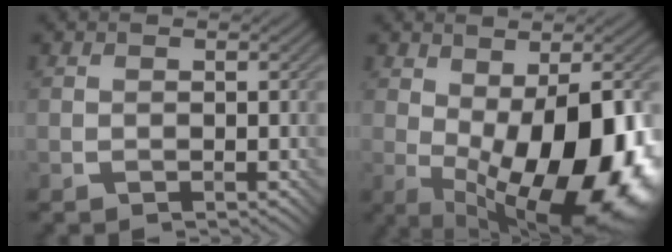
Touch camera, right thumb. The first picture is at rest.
{"total": 17.1, "force": [-2.7, 8.1, 14.8], "torque": [-0.217, -0.021, -0.027]}